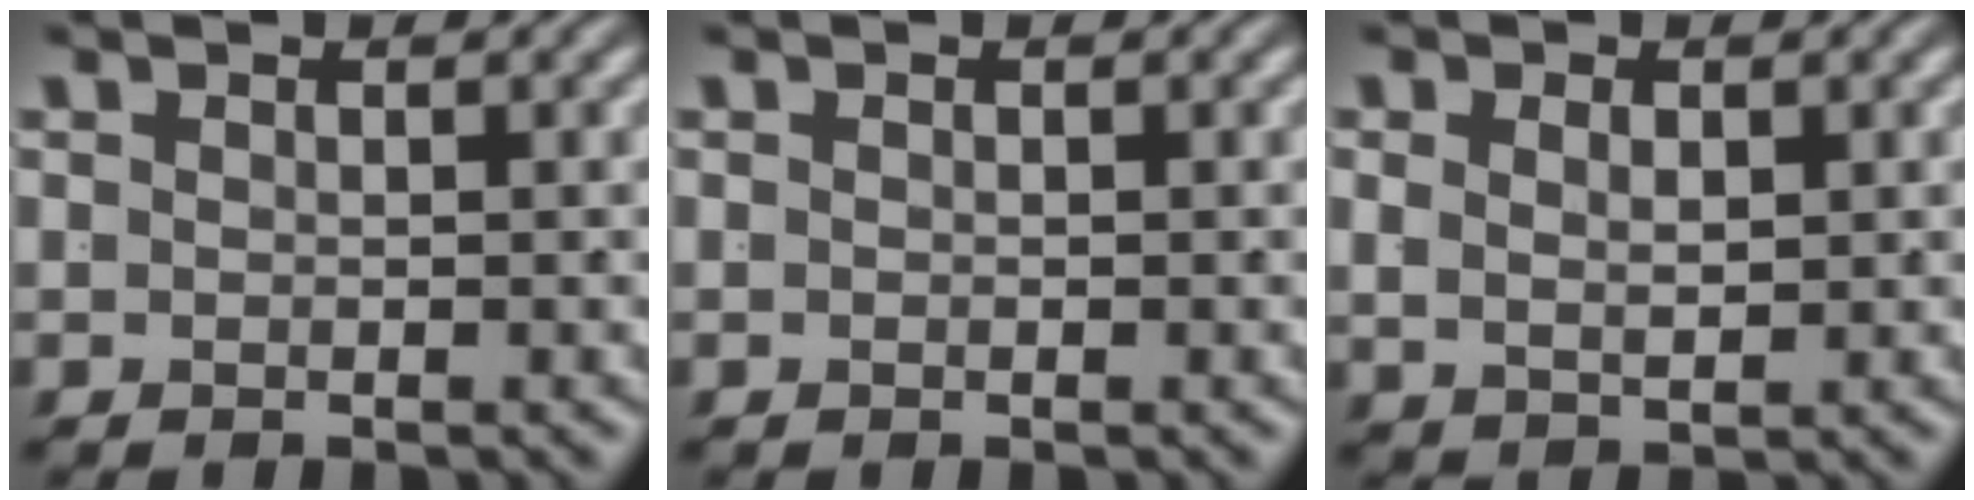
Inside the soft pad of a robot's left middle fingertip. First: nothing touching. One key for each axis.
{"total": 0.0}
{"total": 1.9, "fx": 0.6, "fy": 0.9, "fz": 1.5, "tx": -0.027, "ty": -0.012, "tz": 0.025}